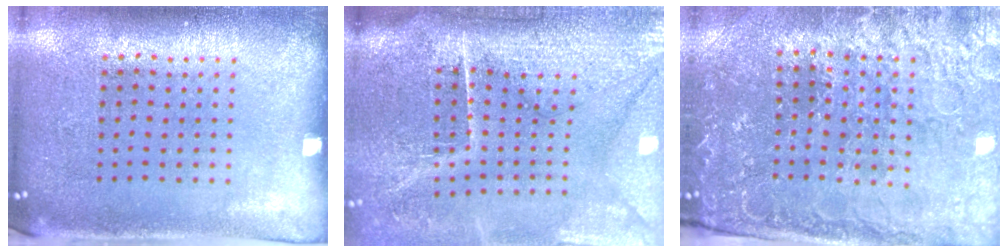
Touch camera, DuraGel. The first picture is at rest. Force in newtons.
{"total": 4.7, "press": 4.0, "slide": 2.5}
{"total": 3.2, "press": 3.2, "slide": 0.4}